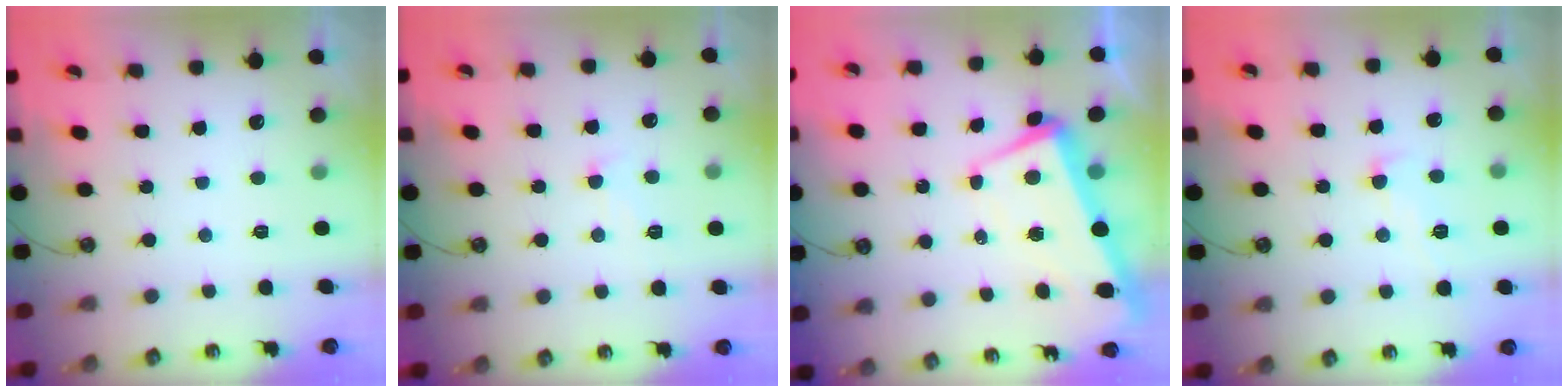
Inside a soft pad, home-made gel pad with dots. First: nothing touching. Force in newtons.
{"total": 1.7, "press": 1.6, "slide": 0.7}
{"total": 1.7, "press": 0.9, "slide": 1.4}
{"total": 1.0, "press": 0.7, "slide": 0.7}